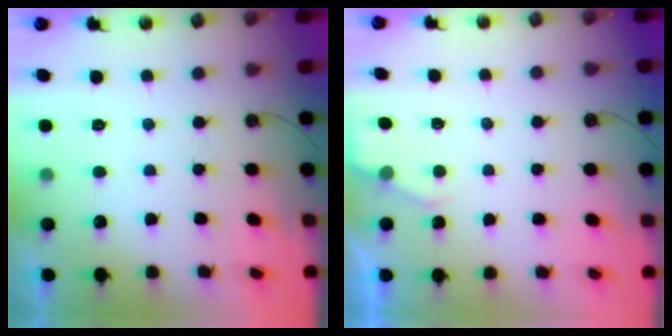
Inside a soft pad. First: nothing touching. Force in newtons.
{"total": 2.8, "press": 2.7, "slide": 0.4}